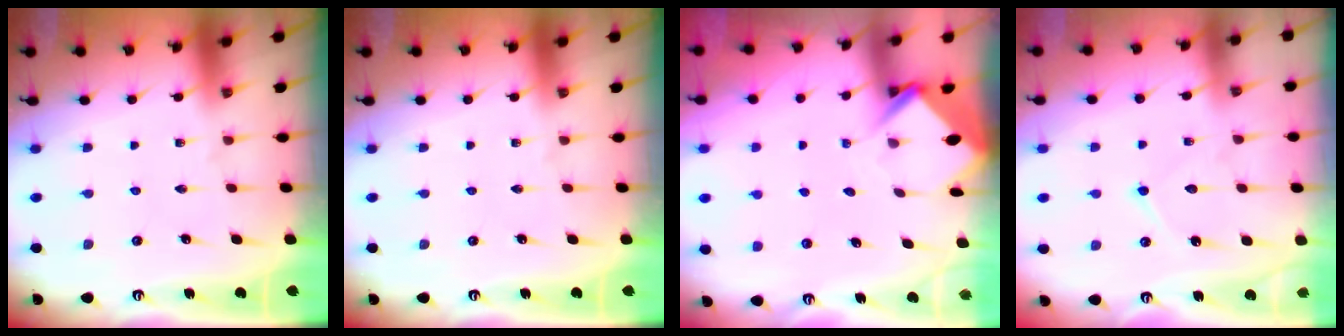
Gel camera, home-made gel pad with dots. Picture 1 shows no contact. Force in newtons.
{"total": 0.0}
{"total": 3.8, "press": 3.8, "slide": 0.3}
{"total": 6.5, "press": 6.5, "slide": 0.7}